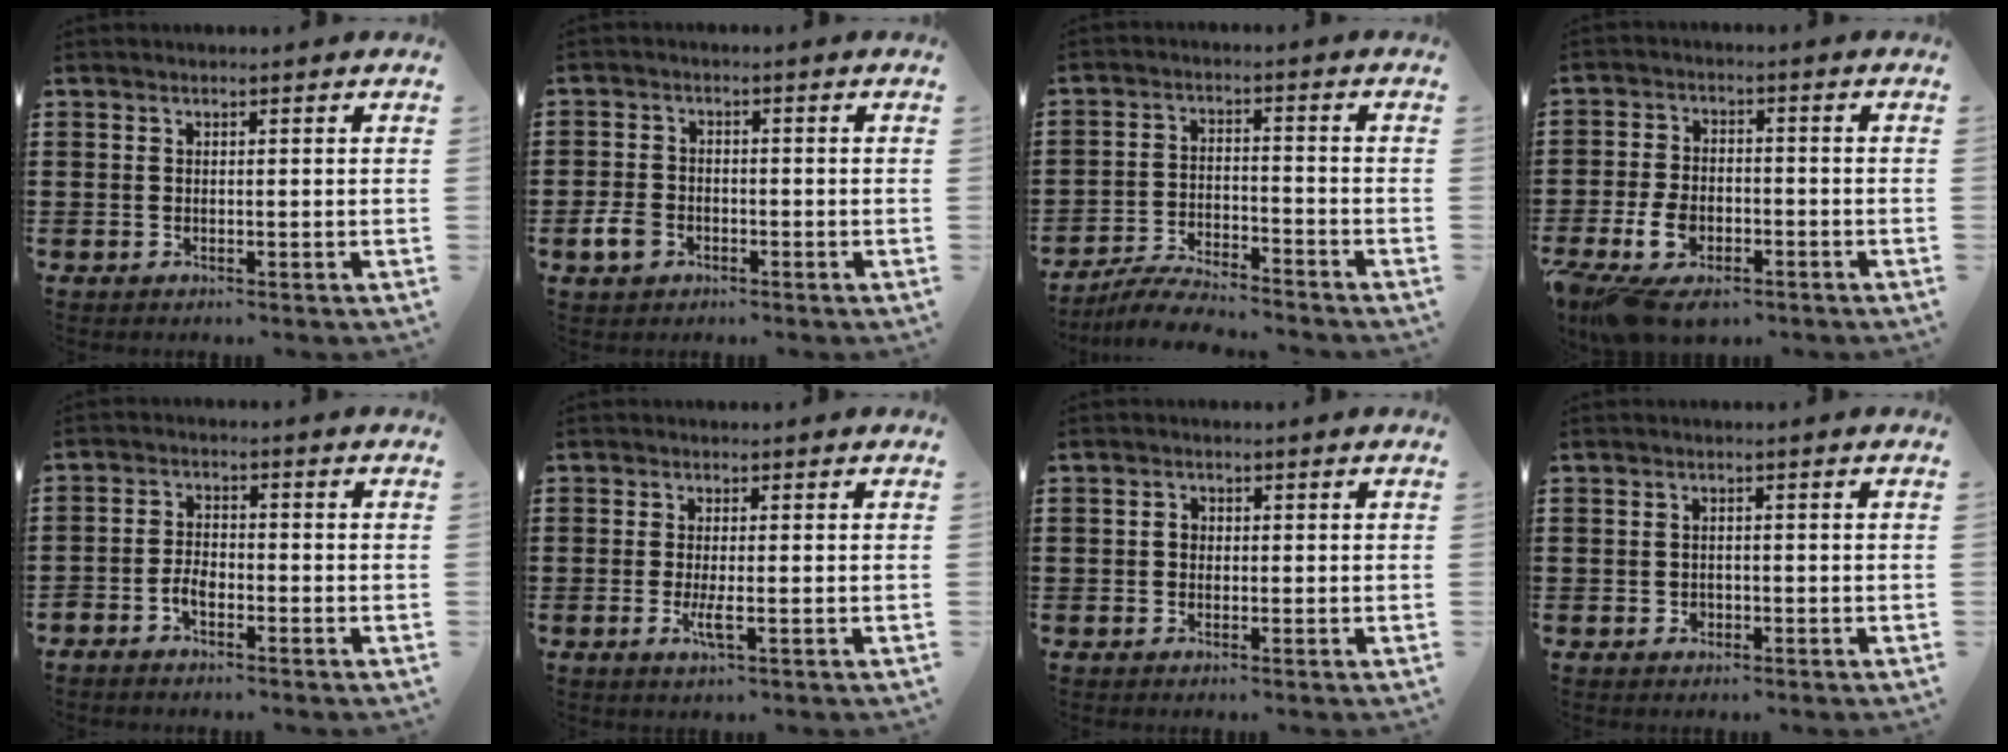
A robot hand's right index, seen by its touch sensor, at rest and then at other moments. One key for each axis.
{"total": 3.8, "fx": -1.8, "fy": 2.6, "fz": 2.1, "tx": -0.062, "ty": -0.005, "tz": -0.040}
{"total": 5.4, "fx": -5.2, "fy": 0.2, "fz": 1.4, "tx": -0.030, "ty": 0.000, "tz": -0.102}
{"total": 6.5, "fx": -3.7, "fy": 3.6, "fz": 3.9, "tx": -0.101, "ty": 0.000, "tz": -0.074}
{"total": 2.8, "fx": -1.7, "fy": 1.3, "fz": 1.7, "tx": -0.040, "ty": 0.004, "tz": -0.036}
{"total": 2.9, "fx": -0.7, "fy": 0.5, "fz": 2.7, "tx": -0.062, "ty": -0.008, "tz": -0.017}
{"total": 1.2, "fx": 0.0, "fy": 1.1, "fz": 0.6, "tx": -0.013, "ty": 0.005, "tz": -0.001}
{"total": 1.1, "fx": -0.4, "fy": 0.9, "fz": 0.4, "tx": -0.010, "ty": 0.002, "tz": -0.009}